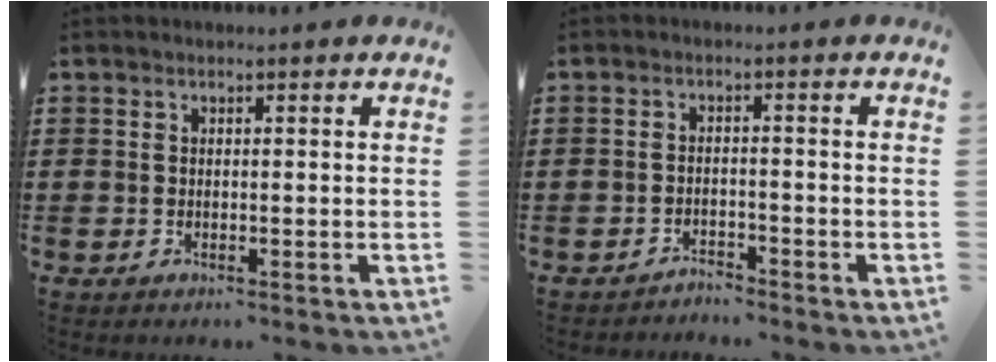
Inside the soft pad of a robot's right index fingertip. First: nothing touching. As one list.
[{"total": 2.0, "force": [-2.0, 0.0, -0.2], "torque": [-0.004, 0.002, -0.043]}]